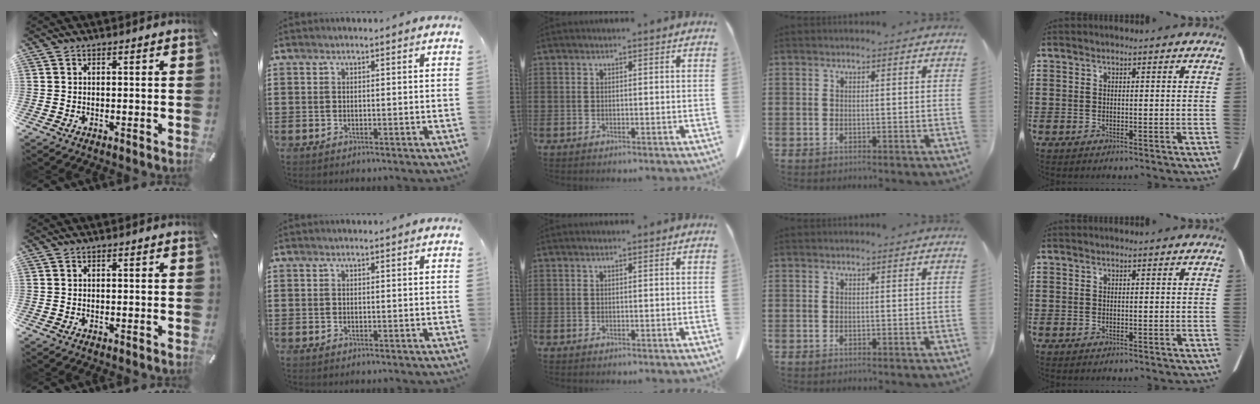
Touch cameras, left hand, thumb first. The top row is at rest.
{}